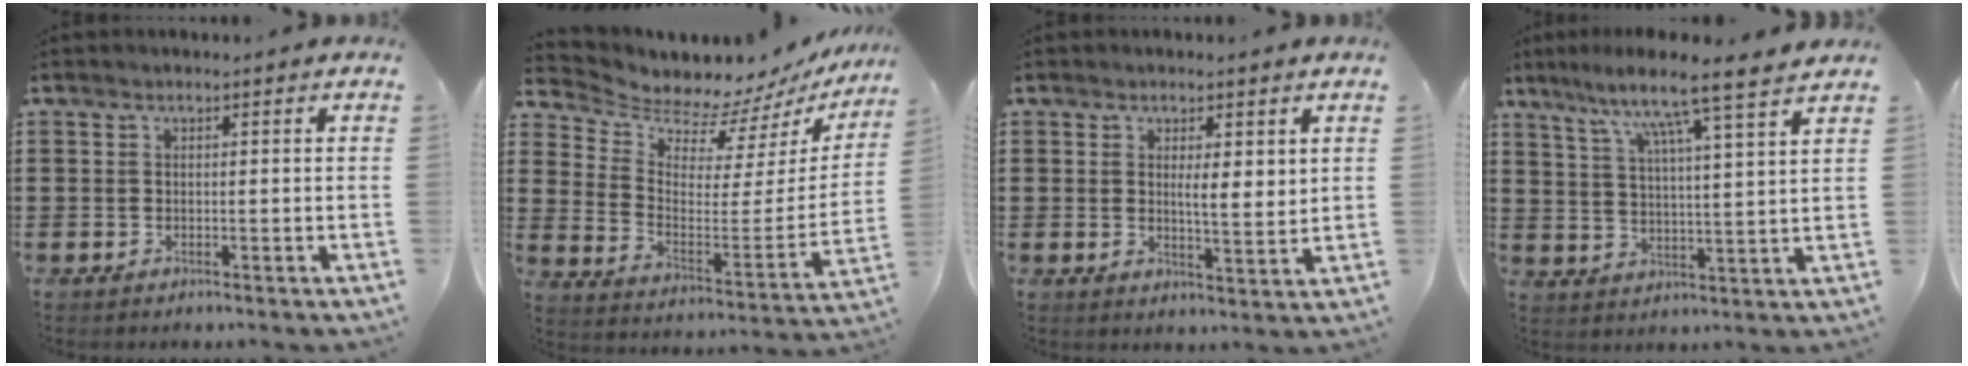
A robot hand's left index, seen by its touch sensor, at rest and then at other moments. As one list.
[{"total": 5.7, "force": [5.6, 1.1, 0.0], "torque": [-0.031, -0.065, 0.090]}, {"total": 3.2, "force": [1.5, 0.9, 2.6], "torque": [-0.031, -0.008, 0.020]}, {"total": 8.5, "force": [7.0, -1.0, 4.7], "torque": [-0.107, -0.045, 0.111]}]